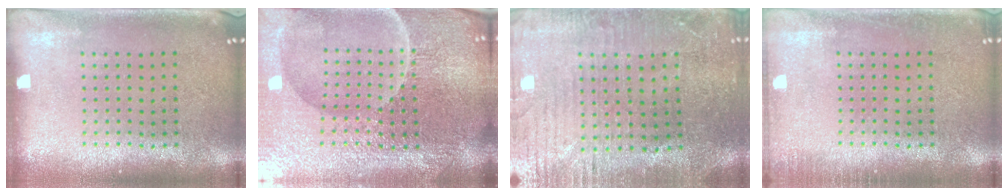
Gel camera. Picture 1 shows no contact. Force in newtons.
{"total": 5.5, "press": 5.2, "slide": 1.8}
{"total": 1.4, "press": 1.3, "slide": 0.5}
{"total": 1.1, "press": 1.1, "slide": 0.2}